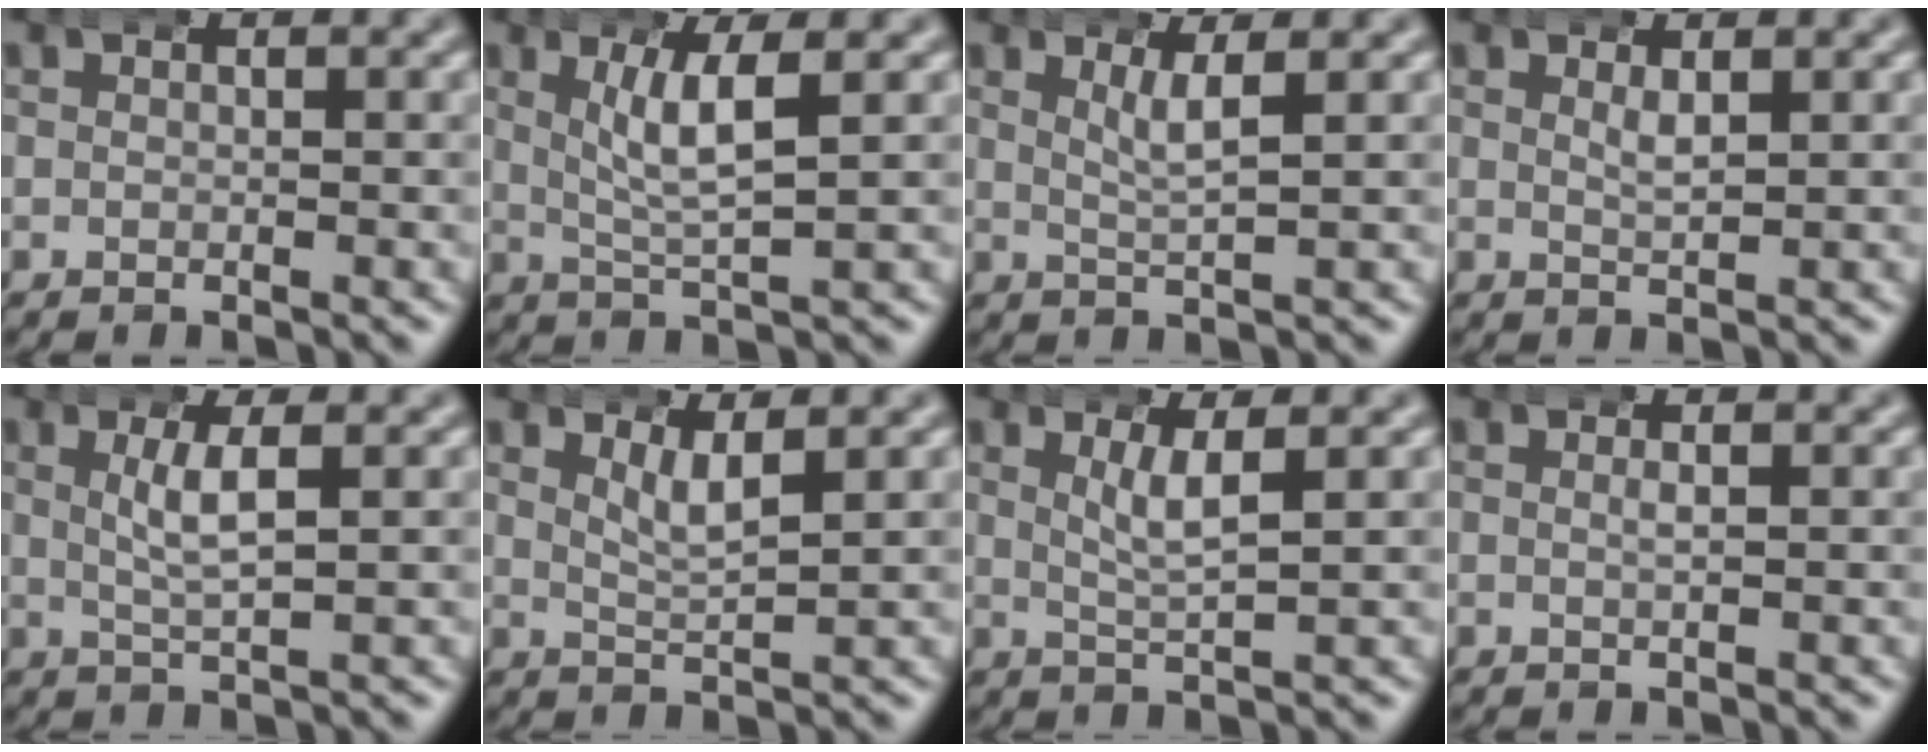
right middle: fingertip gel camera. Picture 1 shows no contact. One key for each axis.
{"total": 3.8, "fx": 1.5, "fy": 0.4, "fz": 3.5, "tx": -0.064, "ty": -0.003, "tz": 0.031}
{"total": 2.5, "fx": 1.5, "fy": -0.2, "fz": 2.0, "tx": -0.038, "ty": -0.002, "tz": 0.030}
{"total": 1.6, "fx": 0.9, "fy": 0.3, "fz": 1.3, "tx": -0.023, "ty": -0.006, "tz": 0.019}
{"total": 2.6, "fx": 0.7, "fy": 0.0, "fz": 2.5, "tx": -0.050, "ty": -0.001, "tz": 0.017}
{"total": 2.9, "fx": 1.9, "fy": 0.3, "fz": 2.1, "tx": -0.041, "ty": -0.007, "tz": 0.036}
{"total": 2.8, "fx": 1.3, "fy": 0.0, "fz": 2.4, "tx": -0.048, "ty": -0.001, "tz": 0.027}
{"total": 0.9, "fx": 0.1, "fy": 0.2, "fz": 0.9, "tx": -0.011, "ty": 0.001, "tz": 0.001}